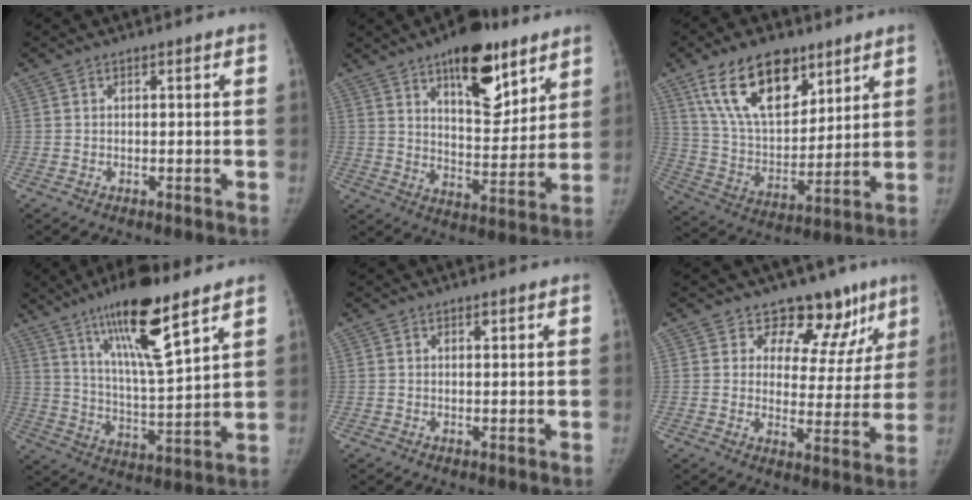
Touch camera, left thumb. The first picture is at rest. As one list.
[{"total": 17.0, "force": [10.3, 7.4, 11.3], "torque": [-0.115, -0.058, 0.156]}, {"total": 18.6, "force": [11.1, 9.8, 11.4], "torque": [-0.155, -0.049, 0.208]}, {"total": 16.9, "force": [10.8, 3.1, 12.7], "torque": [-0.208, -0.060, 0.195]}, {"total": 1.0, "force": [0.7, 0.4, 0.5], "torque": [-0.005, -0.004, 0.010]}, {"total": 12.6, "force": [9.2, 7.8, 3.8], "torque": [0.014, -0.052, 0.107]}]